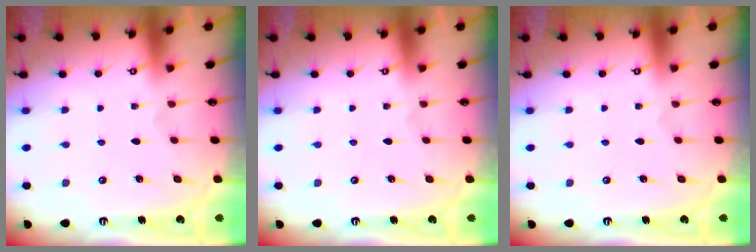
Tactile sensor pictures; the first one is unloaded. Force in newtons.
{"total": 0.0}
{"total": 0.0}